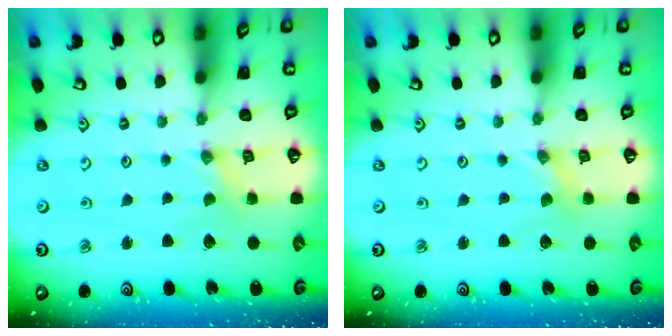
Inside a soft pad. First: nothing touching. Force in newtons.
{"total": 0.0}